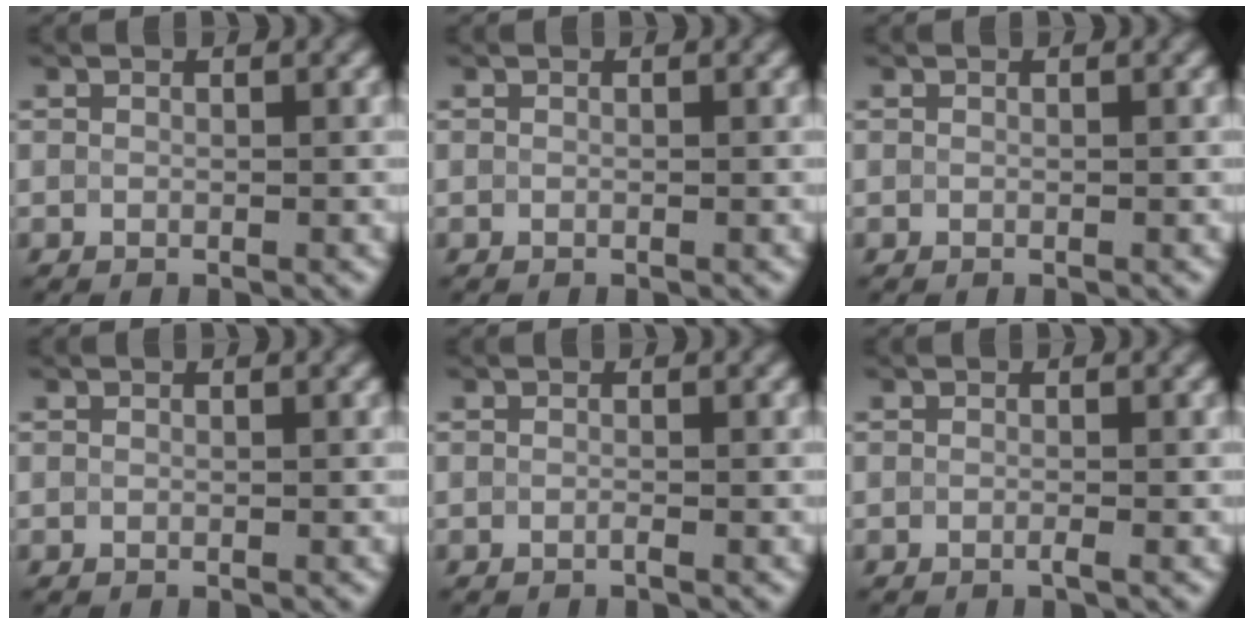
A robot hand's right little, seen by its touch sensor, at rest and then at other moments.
{"total": 0.0}
{"total": 0.0}
{"total": 0.0}
{"total": 0.7, "force": [-0.6, -0.1, 0.3], "torque": [-0.004, -0.004, -0.010]}
{"total": 0.9, "force": [-0.7, 0.0, 0.6], "torque": [-0.005, -0.006, -0.012]}